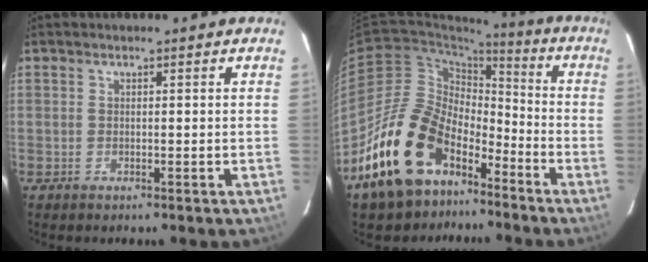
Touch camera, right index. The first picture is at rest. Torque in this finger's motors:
{"motor_torque": [1.01, -0.72, 1.05, 0.21]}